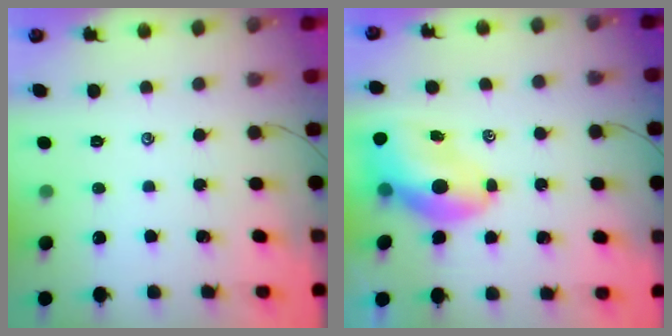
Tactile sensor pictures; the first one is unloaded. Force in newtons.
{"total": 9.0, "press": 8.7, "slide": 2.4}